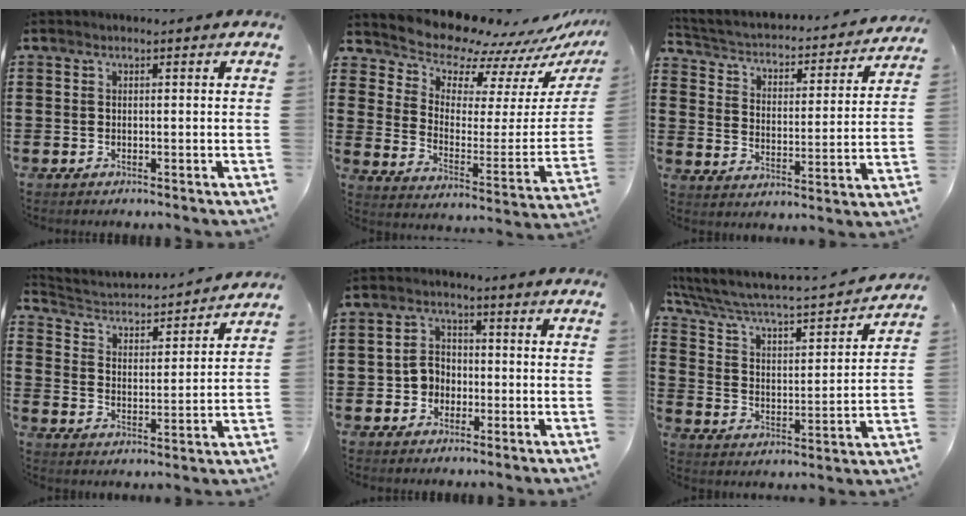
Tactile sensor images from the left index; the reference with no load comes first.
{"total": 9.6, "force": [9.3, 2.2, 0.7], "torque": [-0.049, -0.096, 0.161]}
{"total": 2.0, "force": [1.6, 0.9, 0.6], "torque": [-0.030, -0.022, 0.015]}
{"total": 2.4, "force": [2.3, 0.8, 0.3], "torque": [-0.027, -0.025, 0.028]}
{"total": 4.1, "force": [-1.3, 3.4, 1.8], "torque": [-0.044, 0.009, -0.028]}
{"total": 4.0, "force": [3.6, 1.0, 1.6], "torque": [-0.056, -0.039, 0.049]}